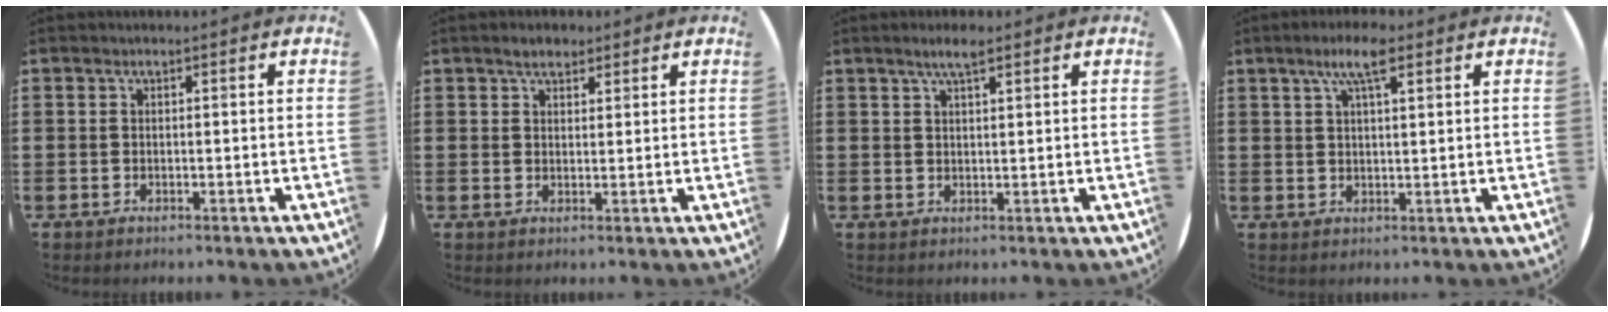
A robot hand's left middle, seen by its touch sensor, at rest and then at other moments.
{"total": 2.5, "force": [2.1, 1.0, 0.8], "torque": [-0.003, -0.002, 0.036]}
{"total": 3.2, "force": [2.3, 0.6, 2.2], "torque": [-0.046, 0.006, 0.040]}
{"total": 5.3, "force": [3.3, 1.3, 4.0], "torque": [-0.078, 0.005, 0.054]}